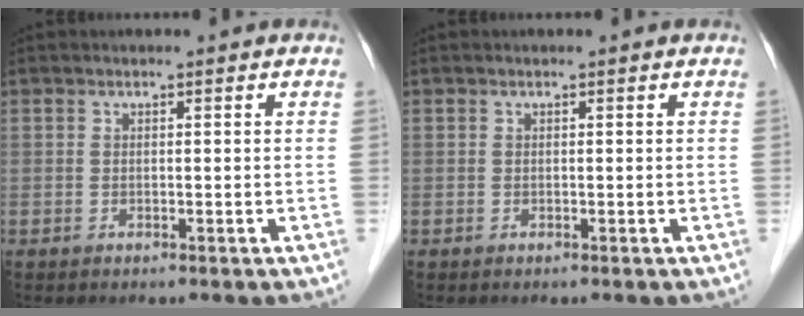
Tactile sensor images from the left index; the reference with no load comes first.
{"total": 0.0}